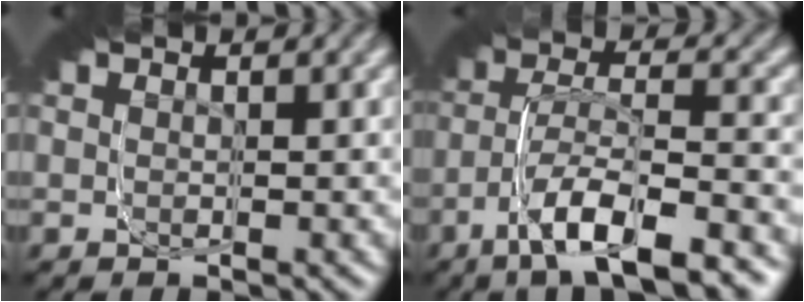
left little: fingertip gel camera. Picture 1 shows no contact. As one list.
[{"total": 4.5, "force": [-3.9, -1.9, 1.3], "torque": [-0.020, 0.018, -0.071]}]